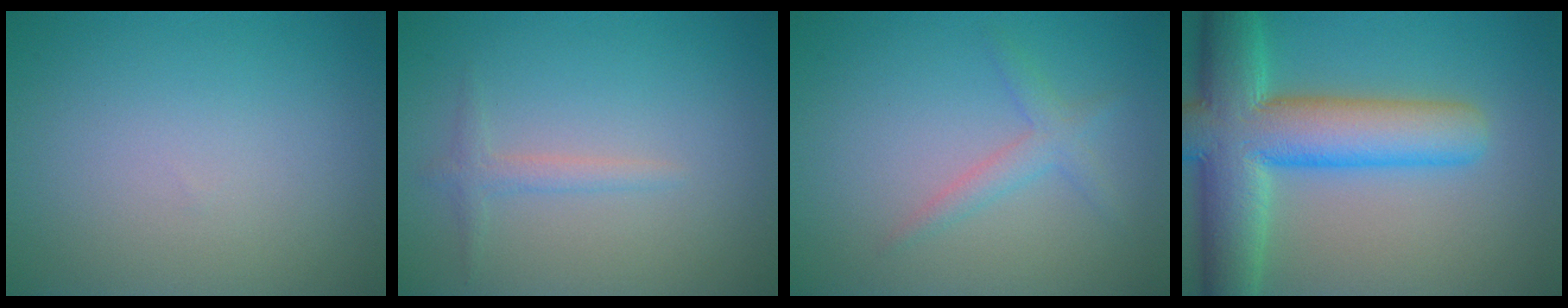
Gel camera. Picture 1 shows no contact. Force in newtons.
{"total": 1.3, "press": 1.3, "slide": 0.0}
{"total": 1.9, "press": 1.9, "slide": 0.1}
{"total": 10.8, "press": 10.8, "slide": 0.5}